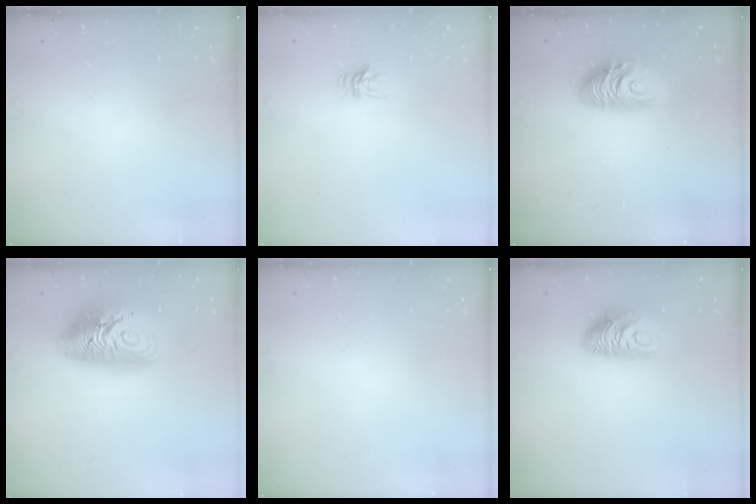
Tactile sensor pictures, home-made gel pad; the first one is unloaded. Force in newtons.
{"total": 4.2, "press": 4.2, "slide": 0.5}
{"total": 9.8, "press": 9.7, "slide": 0.7}
{"total": 16.5, "press": 16.4, "slide": 1.4}
{"total": 0.0}
{"total": 9.8, "press": 9.8, "slide": 0.5}